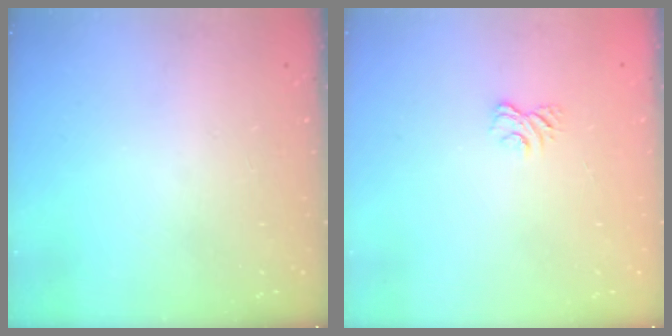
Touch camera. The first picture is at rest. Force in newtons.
{"total": 2.8, "press": 2.5, "slide": 1.3}